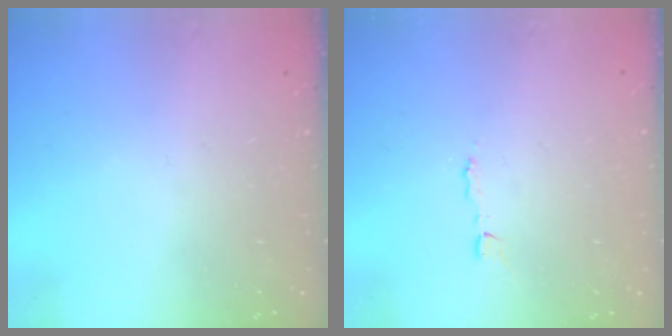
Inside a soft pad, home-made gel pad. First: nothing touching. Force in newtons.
{"total": 2.1, "press": 2.1, "slide": 0.0}